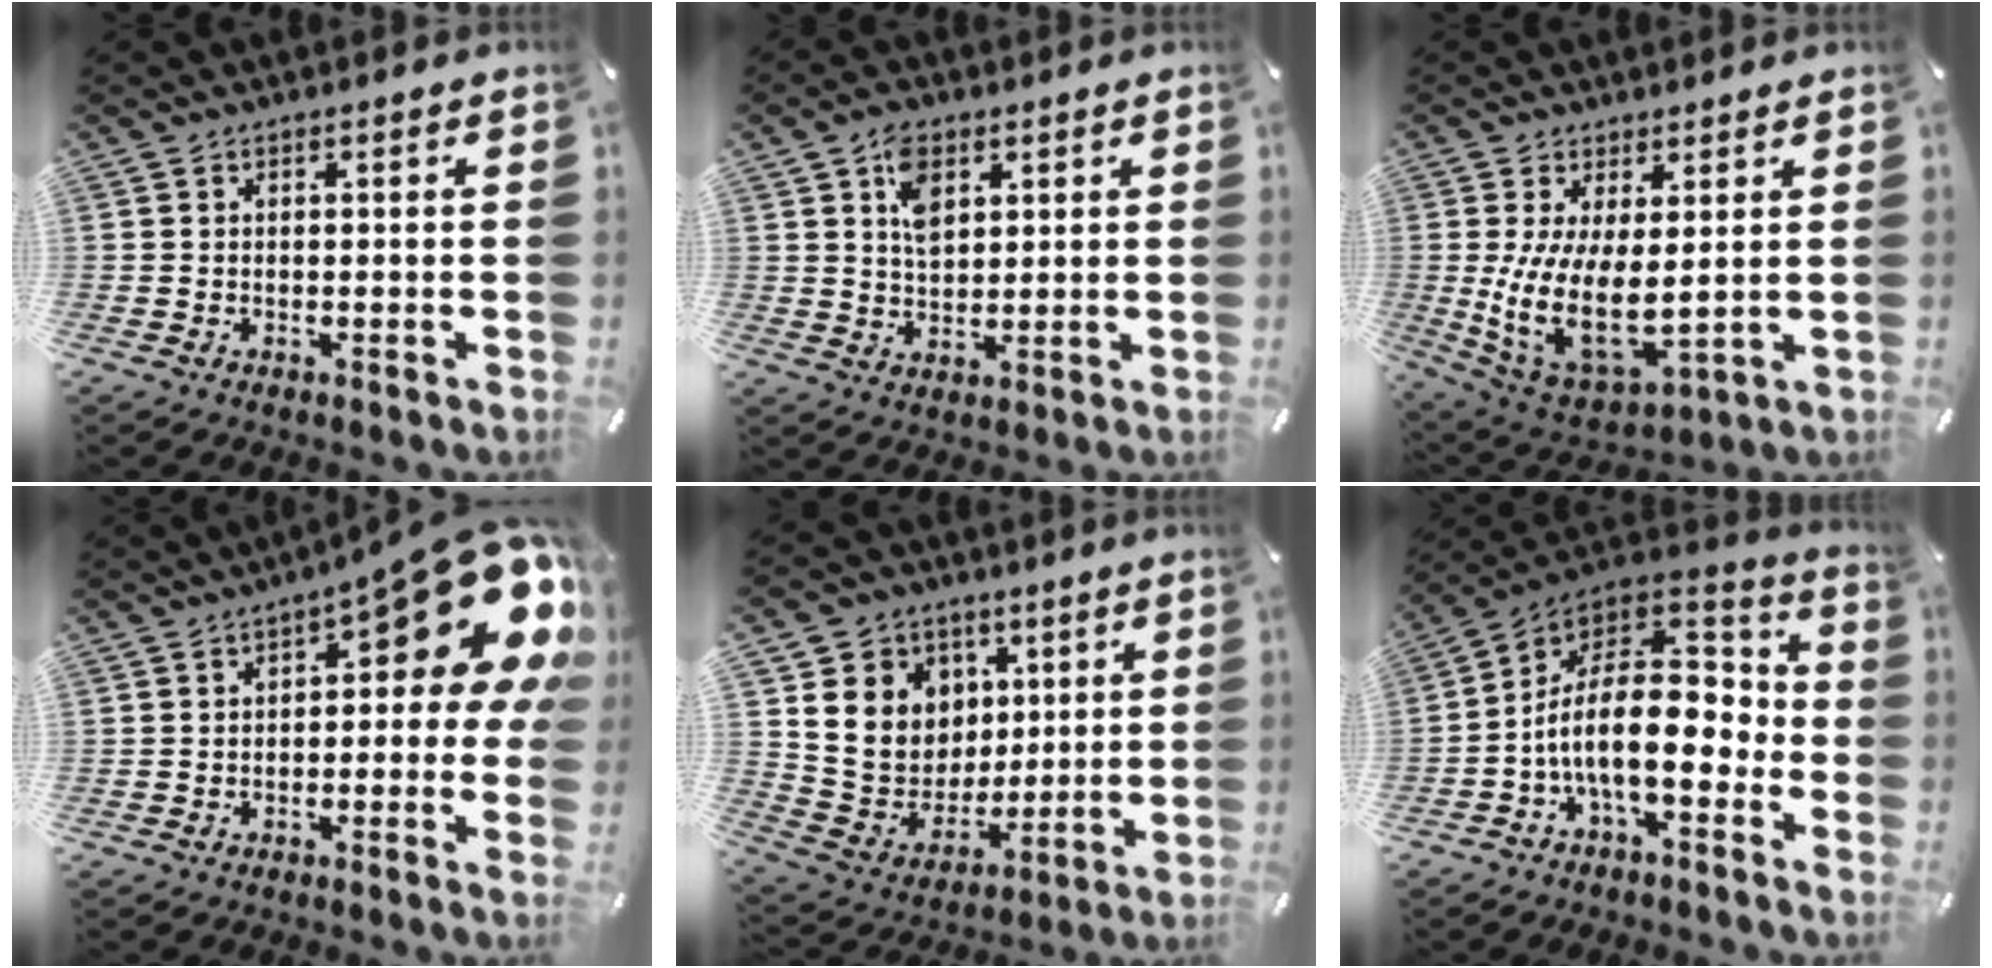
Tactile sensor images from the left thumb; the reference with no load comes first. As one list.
[{"total": 6.7, "force": [2.8, 4.6, 4.1], "torque": [-0.068, -0.001, 0.047]}, {"total": 11.8, "force": [2.3, 6.3, 9.8], "torque": [-0.202, -0.034, 0.047]}, {"total": 17.6, "force": [7.0, 6.3, 14.8], "torque": [-0.184, -0.050, 0.113]}, {"total": 12.6, "force": [3.3, 11.9, 2.3], "torque": [-0.040, -0.023, 0.077]}, {"total": 18.2, "force": [-3.8, 10.0, 14.7], "torque": [-0.274, -0.001, -0.064]}]